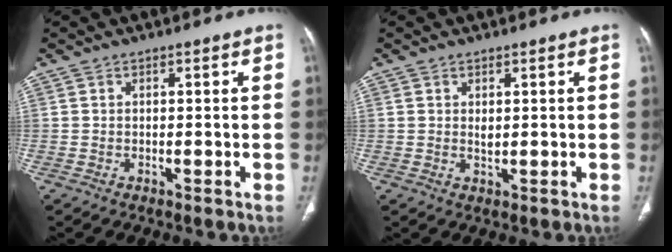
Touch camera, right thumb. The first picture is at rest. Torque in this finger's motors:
{"motor_torque": [0.32, 0.10, 0.28, 0.05, -0.01]}